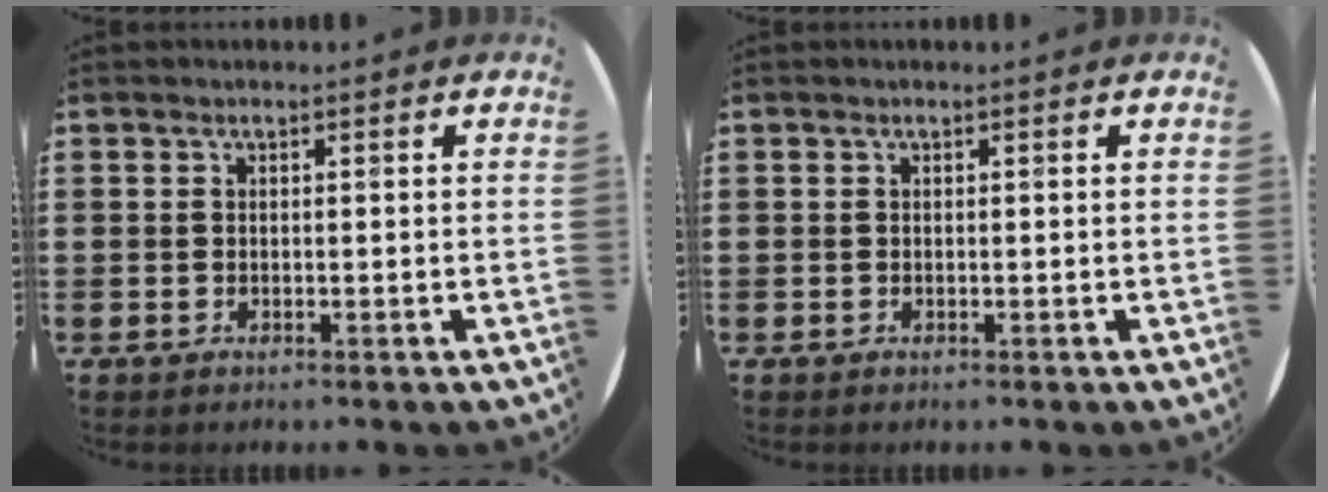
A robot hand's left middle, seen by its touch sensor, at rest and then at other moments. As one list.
[{"total": 0.0}]